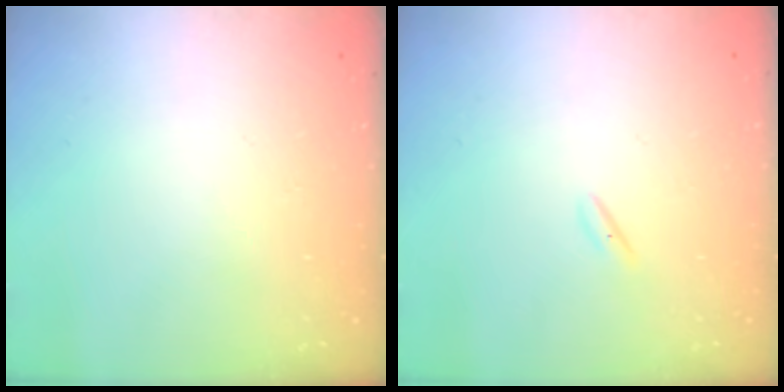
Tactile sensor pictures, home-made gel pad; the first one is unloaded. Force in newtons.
{"total": 1.6, "press": 1.5, "slide": 0.6}